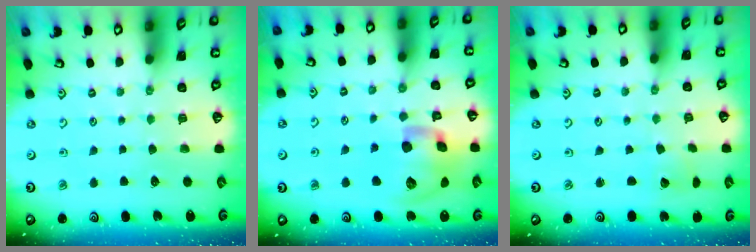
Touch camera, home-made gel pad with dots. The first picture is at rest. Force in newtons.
{"total": 18.2, "press": 18.0, "slide": 2.8}
{"total": 2.4, "press": 2.4, "slide": 0.2}